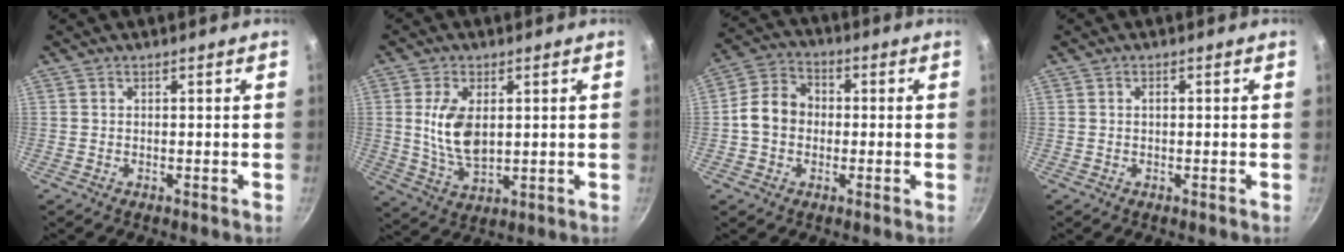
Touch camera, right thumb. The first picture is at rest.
{"total": 9.4, "force": [1.4, 5.1, 7.7], "torque": [-0.143, -0.014, 0.037]}
{"total": 8.8, "force": [-0.6, 7.2, 5.1], "torque": [-0.079, 0.030, -0.023]}
{"total": 0.8, "force": [0.1, 0.5, 0.7], "torque": [-0.009, 0.003, 0.001]}